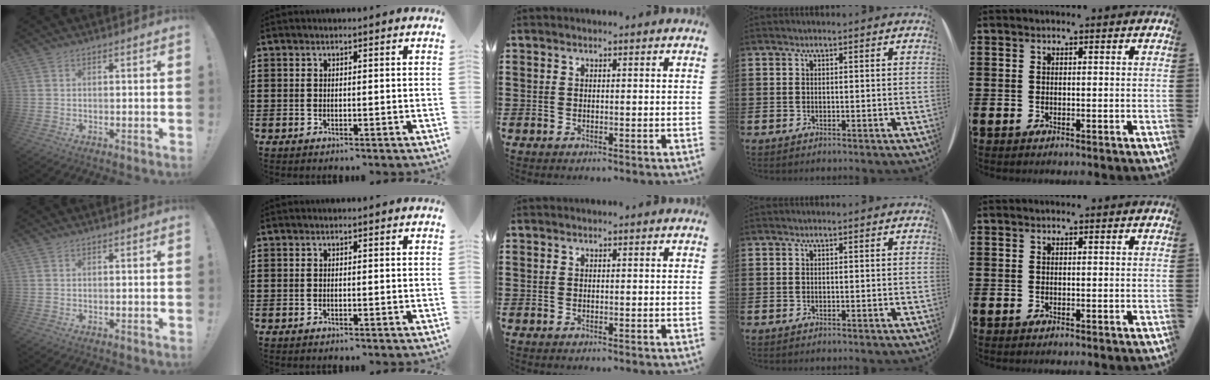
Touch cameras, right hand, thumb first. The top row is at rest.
{}